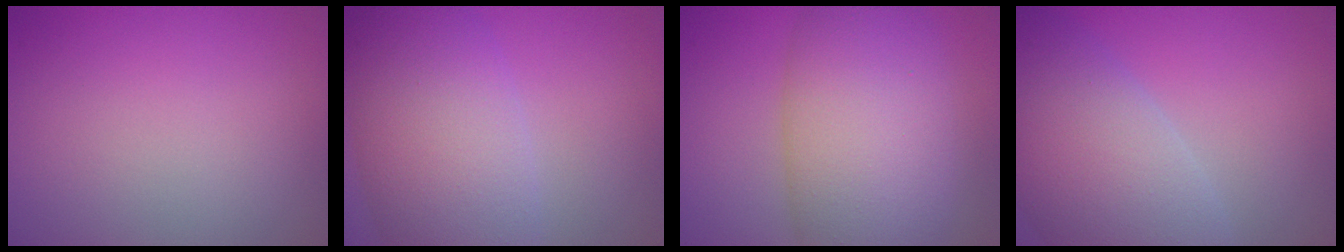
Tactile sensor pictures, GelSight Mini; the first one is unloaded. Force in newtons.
{"total": 9.6, "press": 9.6, "slide": 0.4}
{"total": 10.2, "press": 10.2, "slide": 0.3}
{"total": 9.6, "press": 9.5, "slide": 0.7}